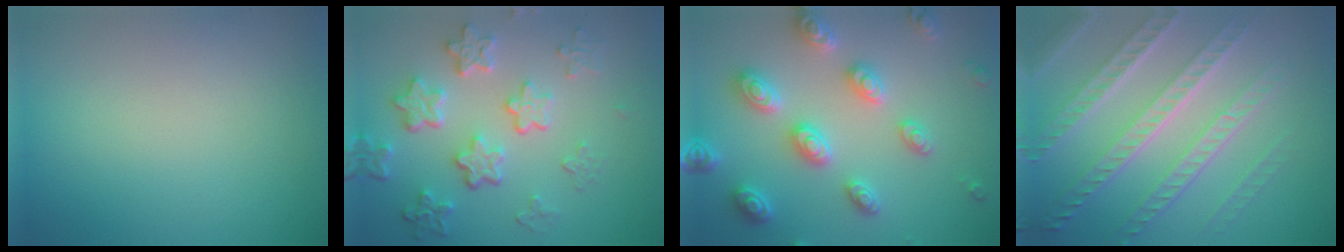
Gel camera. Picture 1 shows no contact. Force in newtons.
{"total": 5.8, "press": 4.3, "slide": 3.8}
{"total": 5.0, "press": 4.8, "slide": 1.1}
{"total": 7.3, "press": 5.3, "slide": 5.1}